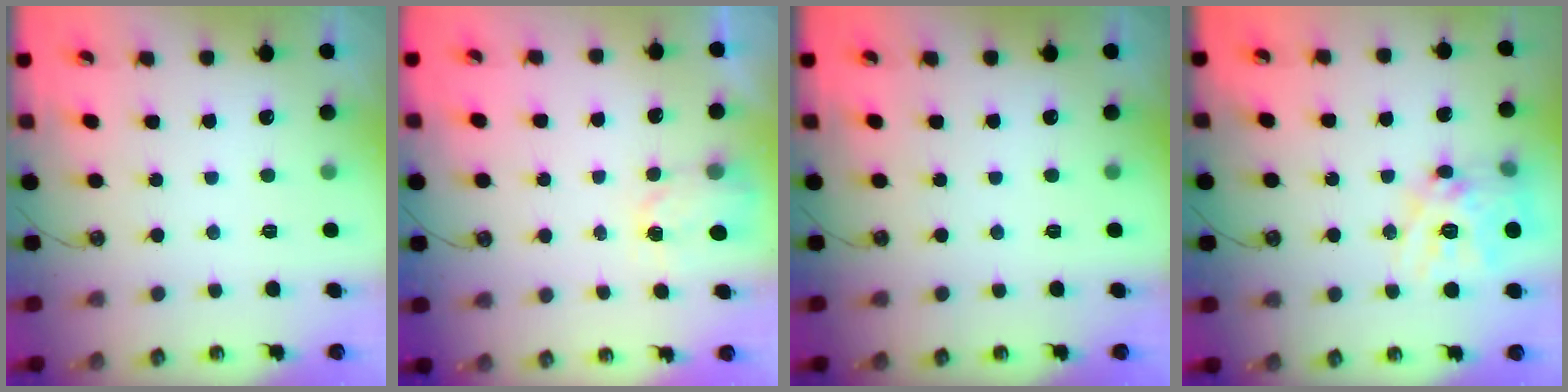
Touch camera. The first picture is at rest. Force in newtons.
{"total": 2.6, "press": 2.5, "slide": 0.4}
{"total": 0.0}
{"total": 16.8, "press": 16.8, "slide": 1.4}